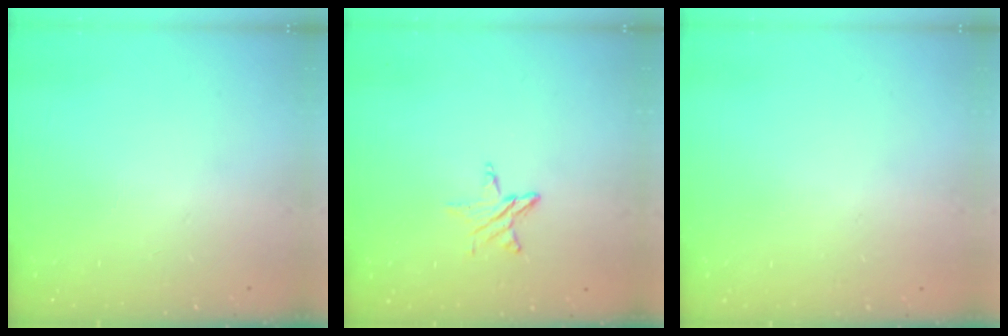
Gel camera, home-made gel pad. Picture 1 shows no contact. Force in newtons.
{"total": 4.9, "press": 4.8, "slide": 0.5}
{"total": 0.0}